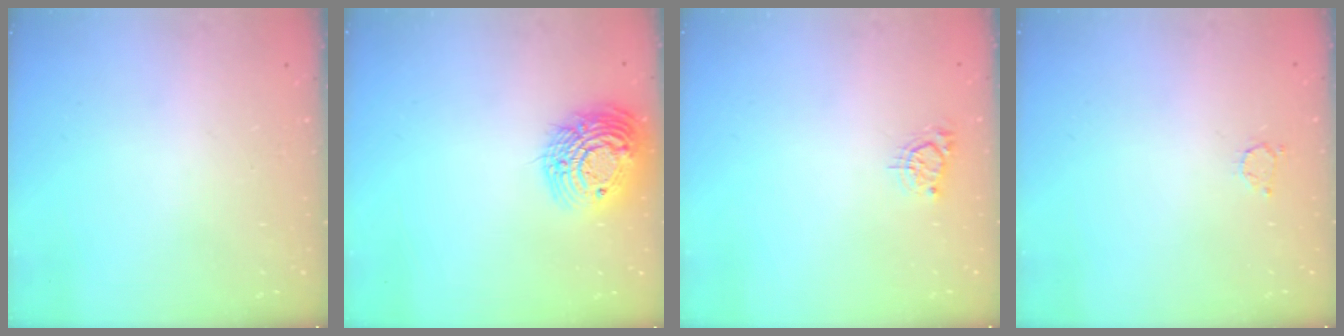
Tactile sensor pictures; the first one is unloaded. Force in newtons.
{"total": 16.4, "press": 16.3, "slide": 1.5}
{"total": 2.5, "press": 2.5, "slide": 0.4}
{"total": 2.5, "press": 2.5, "slide": 0.4}